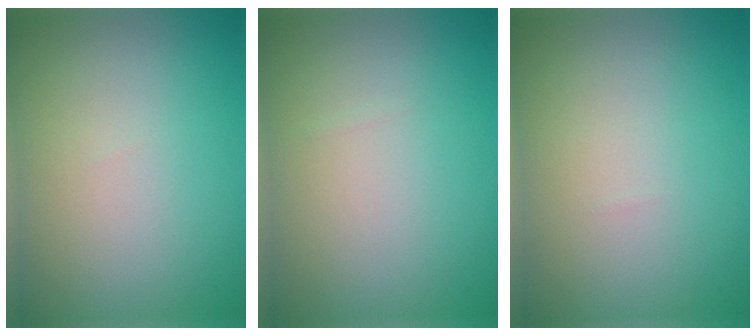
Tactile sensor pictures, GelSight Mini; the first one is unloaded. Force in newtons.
{"total": 0.0}
{"total": 0.0}